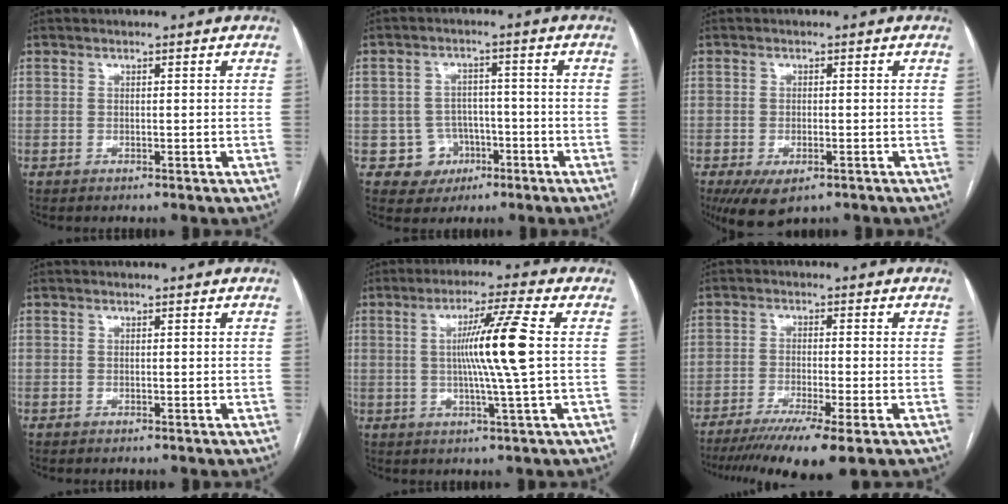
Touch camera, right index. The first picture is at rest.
{"total": 5.6, "force": [-2.1, 5.2, 0.3], "torque": [0.004, 0.015, -0.026]}
{"total": 6.3, "force": [-3.8, 2.8, 4.3], "torque": [-0.073, -0.012, -0.057]}
{"total": 0.0}
{"total": 9.5, "force": [0.8, -1.8, 9.3], "torque": [-0.168, -0.001, 0.016]}
{"total": 11.5, "force": [-7.9, 0.0, 8.3], "torque": [-0.134, -0.025, -0.126]}